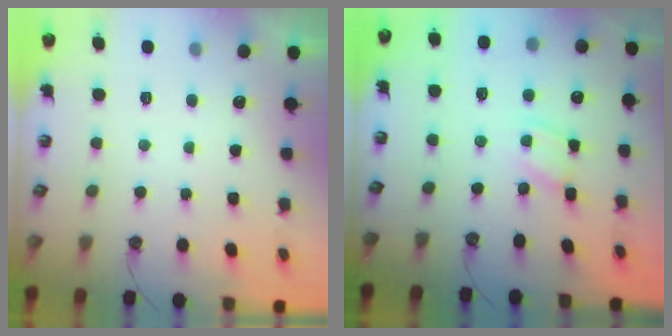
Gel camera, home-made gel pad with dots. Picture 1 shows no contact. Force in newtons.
{"total": 2.0, "press": 2.0, "slide": 0.1}